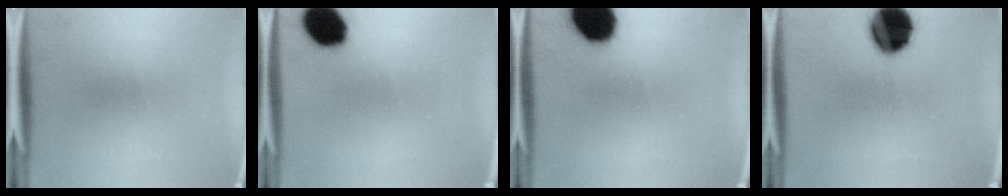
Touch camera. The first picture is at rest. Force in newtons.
{"total": 12.0}
{"total": 15.1}
{"total": 16.1}